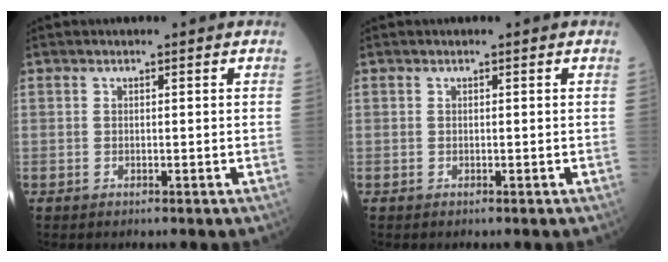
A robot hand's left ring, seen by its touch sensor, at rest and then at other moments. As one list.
[{"total": 0.0}]